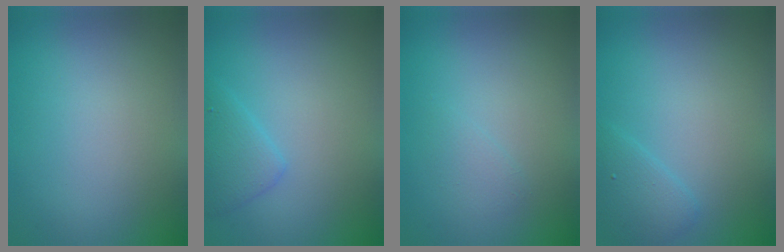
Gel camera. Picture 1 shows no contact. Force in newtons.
{"total": 2.4, "press": 2.4, "slide": 0.1}
{"total": 0.9, "press": 0.9, "slide": 0.1}
{"total": 1.8, "press": 1.8, "slide": 0.1}